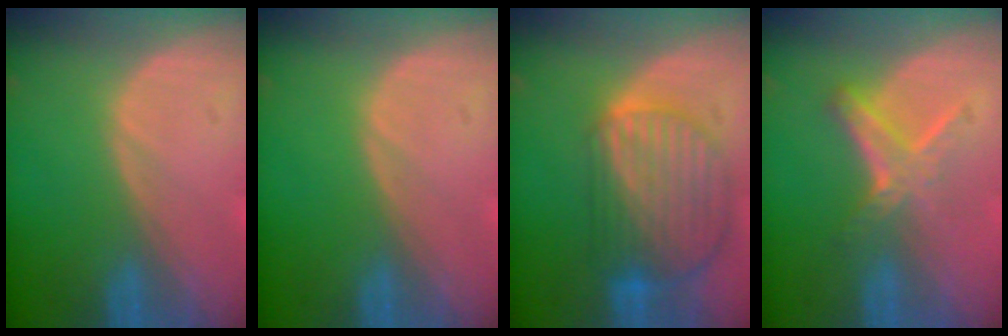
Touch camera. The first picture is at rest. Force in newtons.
{"total": 0.0}
{"total": 10.0, "press": 8.6, "slide": 5.2}
{"total": 5.8, "press": 5.2, "slide": 2.7}